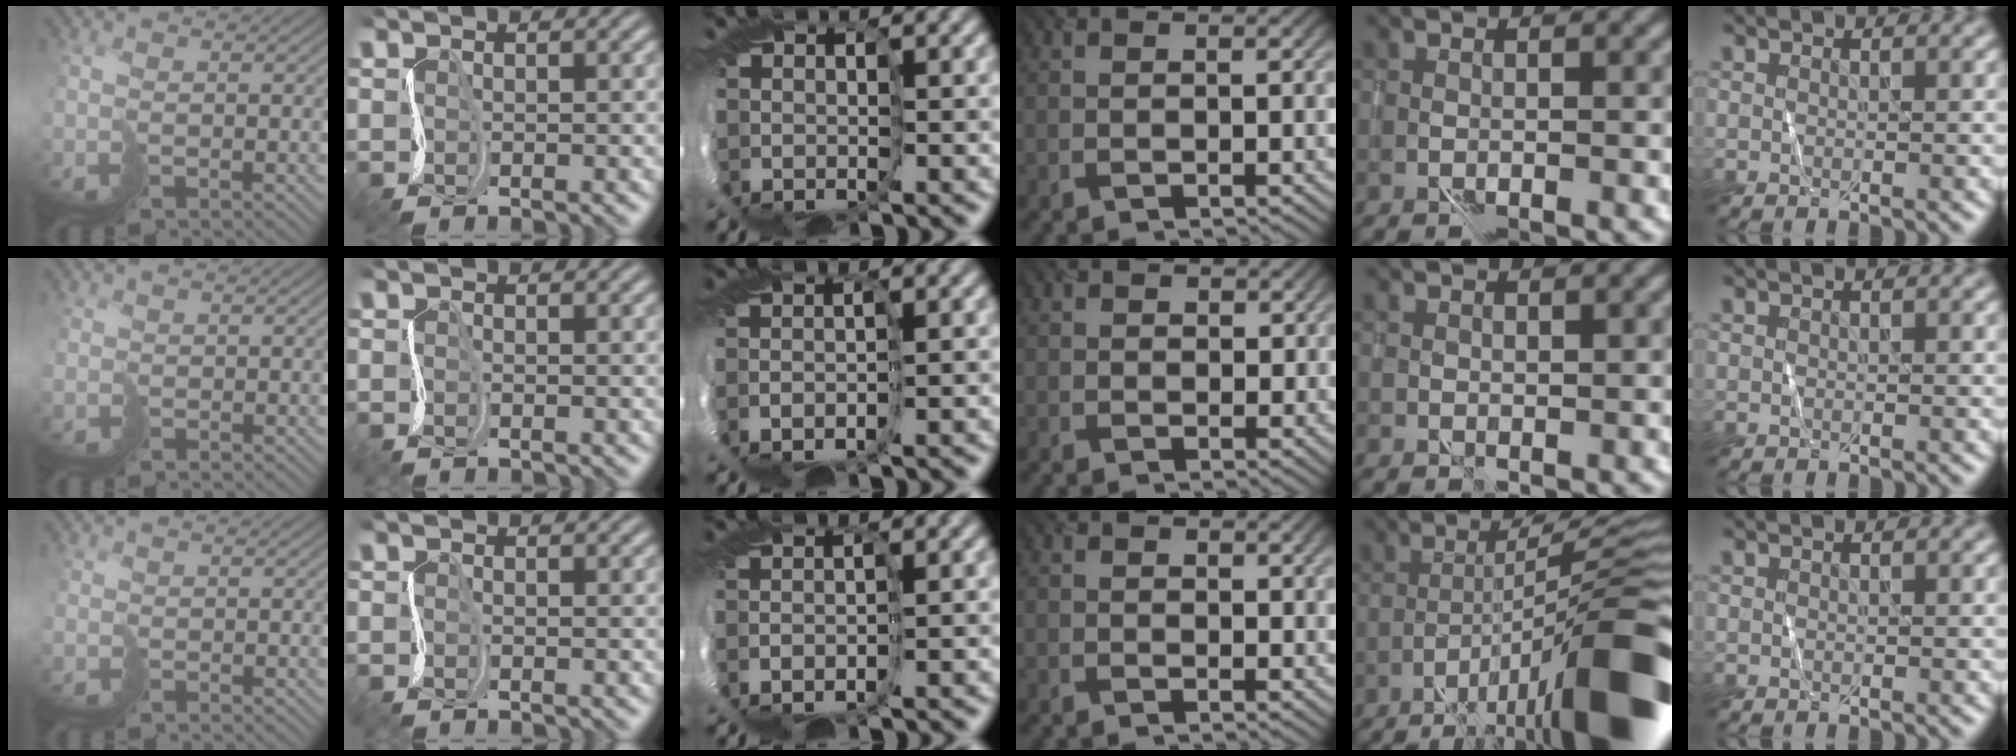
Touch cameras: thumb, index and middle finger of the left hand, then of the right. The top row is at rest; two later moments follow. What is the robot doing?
{"motion": "cut", "object": "paper bag"}